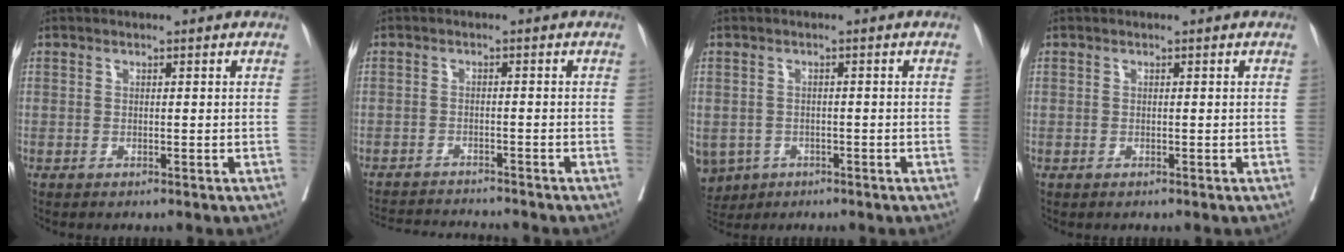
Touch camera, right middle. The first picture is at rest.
{"total": 8.1, "force": [-7.9, 0.2, 1.8], "torque": [-0.025, -0.004, -0.122]}
{"total": 8.9, "force": [-4.1, 7.4, 2.8], "torque": [-0.084, -0.001, -0.056]}
{"total": 0.0}